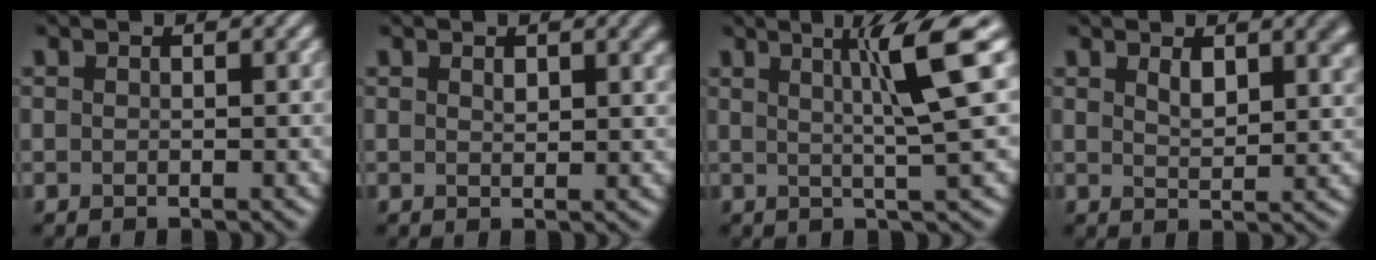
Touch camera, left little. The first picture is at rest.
{"total": 2.2, "force": [1.1, 0.9, 1.7], "torque": [-0.022, 0.001, 0.021]}
{"total": 6.3, "force": [1.8, 0.6, 6.0], "torque": [-0.087, 0.009, 0.030]}
{"total": 3.5, "force": [1.7, 1.4, 2.6], "torque": [-0.041, -0.001, 0.032]}